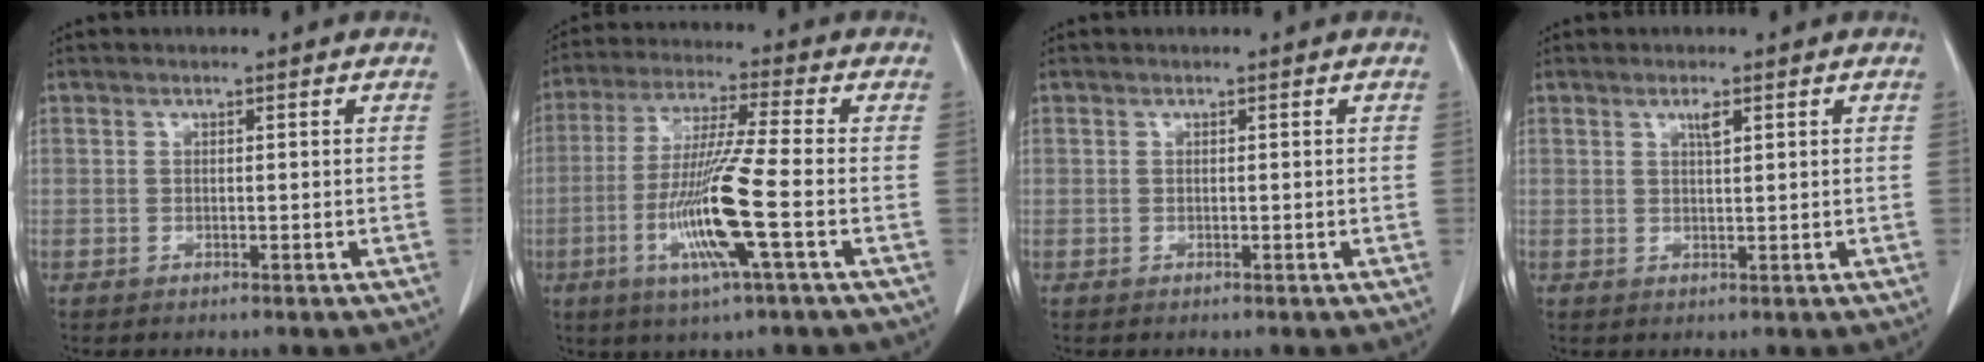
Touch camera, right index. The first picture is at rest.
{"total": 12.3, "force": [-3.5, -0.8, 11.8], "torque": [-0.236, -0.016, -0.073]}
{"total": 0.0}
{"total": 1.6, "force": [0.8, 0.2, 1.3], "torque": [-0.026, -0.002, 0.015]}